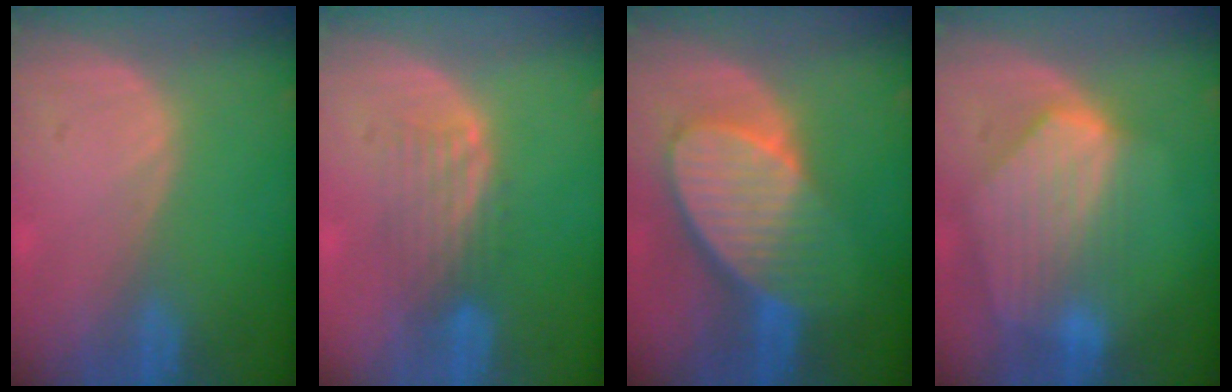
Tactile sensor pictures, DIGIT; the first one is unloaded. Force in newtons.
{"total": 4.6, "press": 4.0, "slide": 2.4}
{"total": 9.6, "press": 8.4, "slide": 4.6}
{"total": 9.2, "press": 8.1, "slide": 4.4}